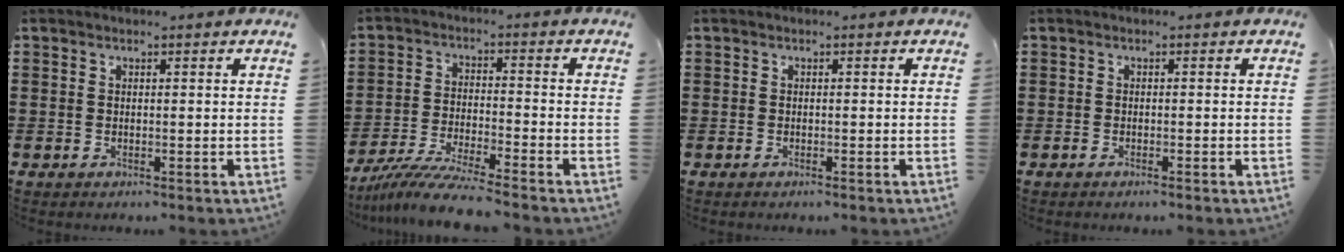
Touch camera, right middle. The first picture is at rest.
{"total": 7.1, "force": [-6.4, -0.3, 3.0], "torque": [-0.068, -0.017, -0.125]}
{"total": 0.0}
{"total": 0.5, "force": [-0.4, 0.0, 0.3], "torque": [-0.007, -0.002, -0.008]}